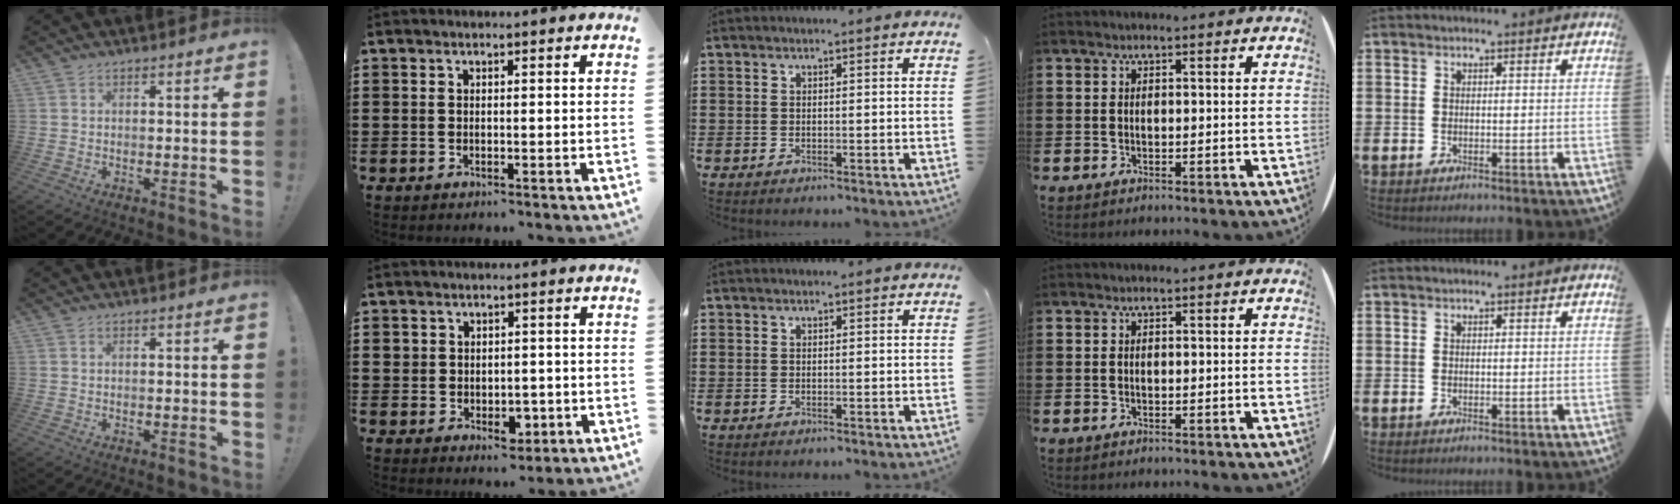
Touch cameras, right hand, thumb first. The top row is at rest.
{"index": {"total": 3.2, "force": [0.3, 3.0, 1.2], "torque": [-0.026, 0.006, 0.002]}}